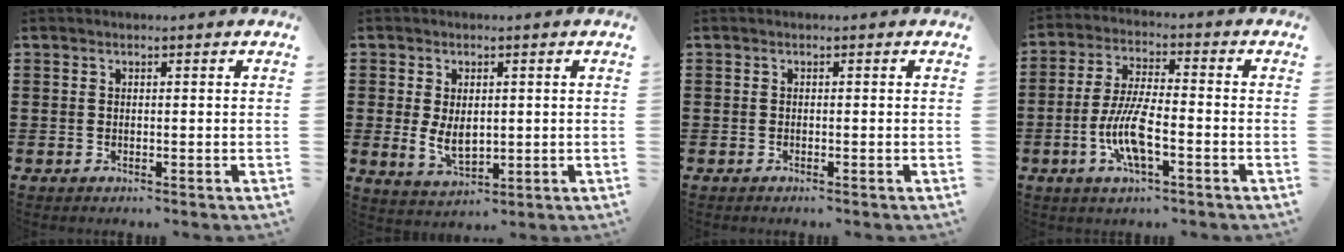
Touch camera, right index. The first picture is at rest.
{"total": 4.9, "force": [-0.2, 3.0, 3.8], "torque": [-0.073, 0.001, -0.005]}
{"total": 0.5, "force": [-0.5, -0.2, 0.0], "torque": [-0.001, -0.004, -0.009]}
{"total": 8.8, "force": [-3.0, 2.4, 7.9], "torque": [-0.175, -0.013, -0.060]}